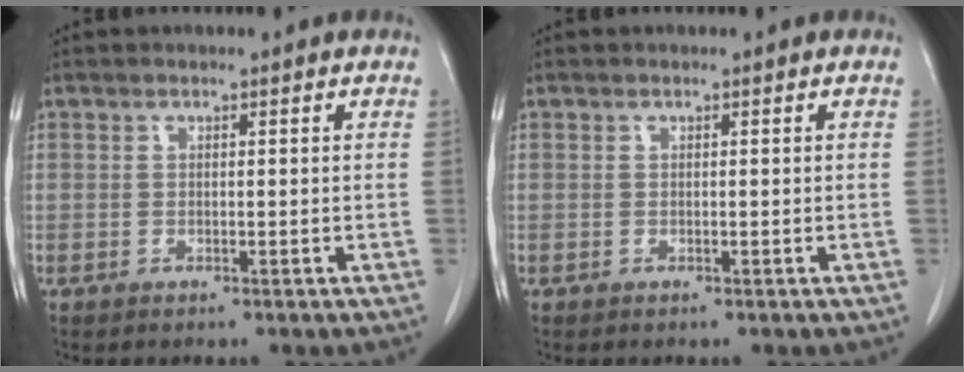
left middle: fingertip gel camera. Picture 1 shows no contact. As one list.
[{"total": 0.0}]